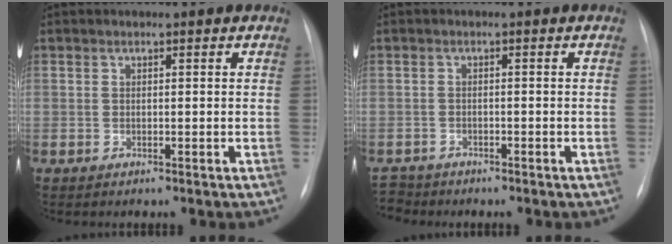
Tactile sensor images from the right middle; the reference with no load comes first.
{"total": 3.1, "force": [-2.9, 1.2, -0.5], "torque": [0.006, -0.005, -0.053]}